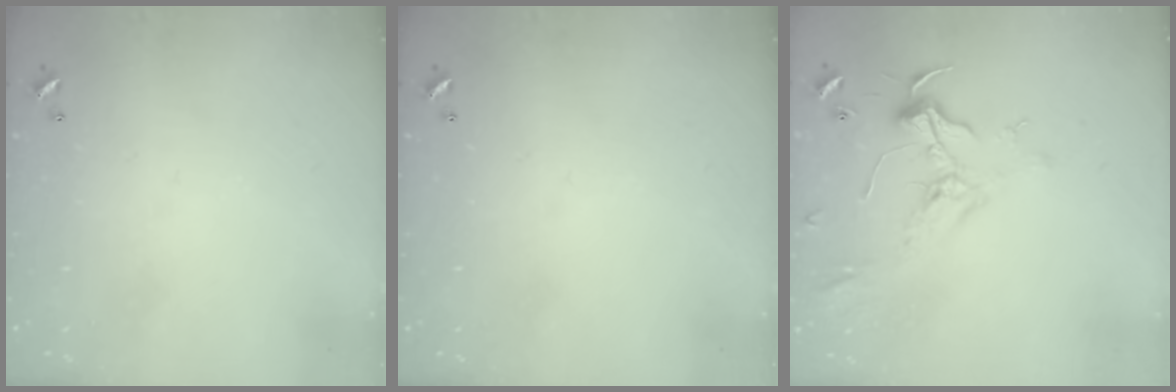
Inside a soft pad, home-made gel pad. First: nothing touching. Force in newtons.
{"total": 0.0}
{"total": 2.3, "press": 2.2, "slide": 0.7}